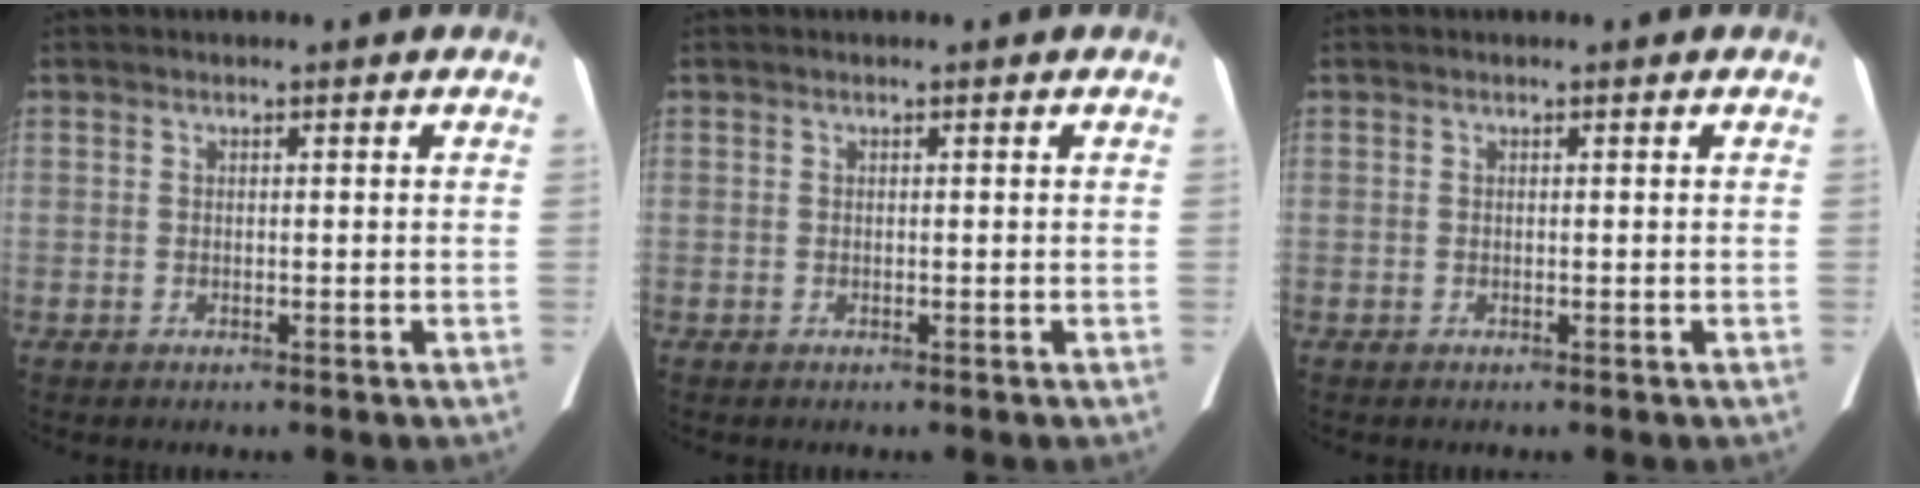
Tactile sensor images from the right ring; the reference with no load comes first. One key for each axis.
{"total": 0.0}
{"total": 0.0}